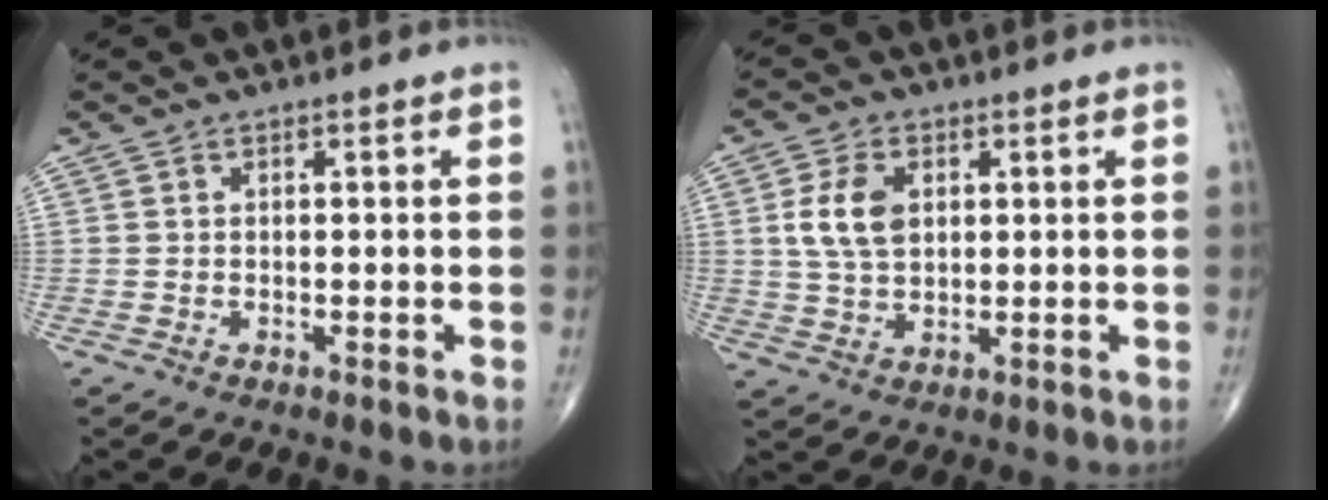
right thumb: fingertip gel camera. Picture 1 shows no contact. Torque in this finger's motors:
{"motor_torque": [0.22, -0.05, 0.69, 0.11, 0.08]}